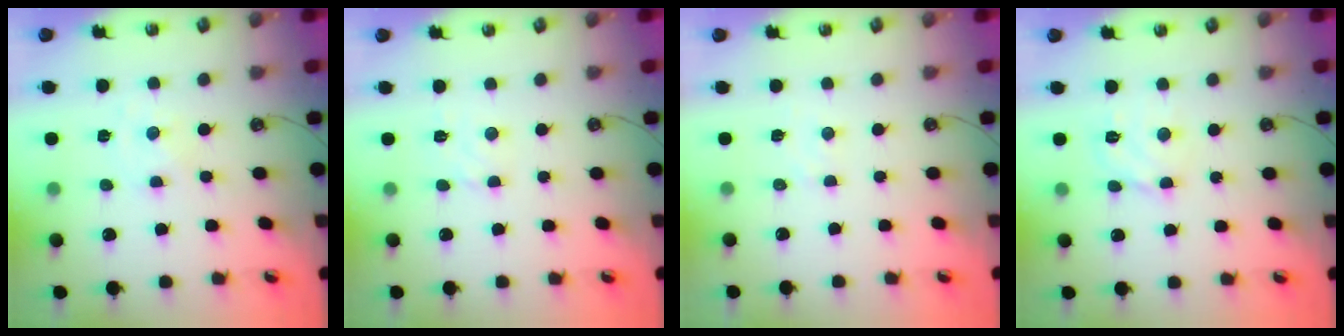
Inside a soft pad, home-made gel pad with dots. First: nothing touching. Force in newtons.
{"total": 3.0, "press": 3.0, "slide": 0.5}
{"total": 3.5, "press": 3.4, "slide": 0.4}
{"total": 5.8, "press": 5.8, "slide": 0.3}